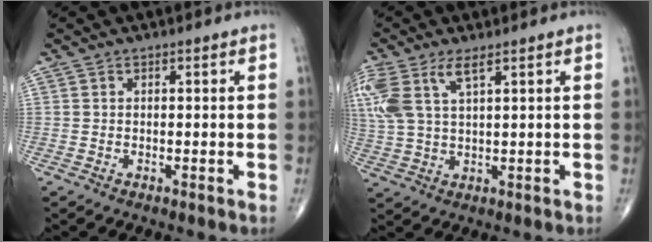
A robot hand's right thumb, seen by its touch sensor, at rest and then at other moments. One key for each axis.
{"total": 10.5, "fx": 4.7, "fy": 4.2, "fz": 8.5, "tx": -0.220, "ty": 0.004, "tz": 0.102}